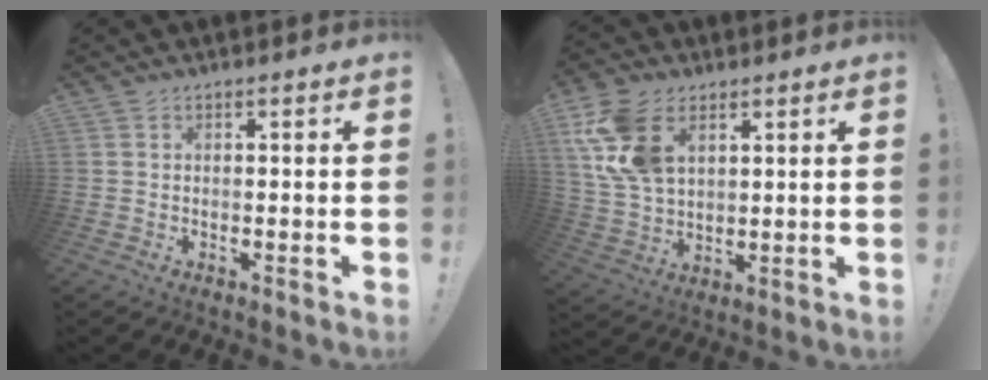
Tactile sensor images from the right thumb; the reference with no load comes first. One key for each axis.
{"total": 14.5, "fx": 6.2, "fy": 9.3, "fz": 9.2, "tx": -0.183, "ty": -0.012, "tz": 0.123}